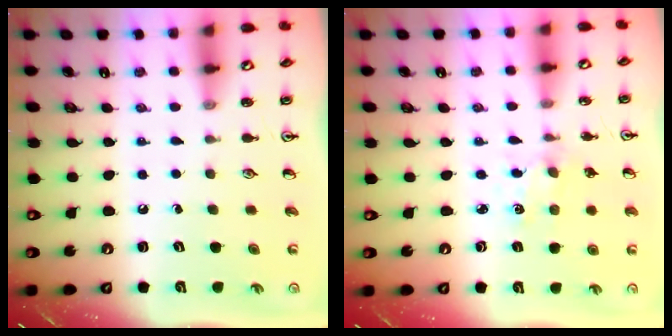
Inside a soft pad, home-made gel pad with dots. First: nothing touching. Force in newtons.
{"total": 1.0, "press": 1.0, "slide": 0.2}